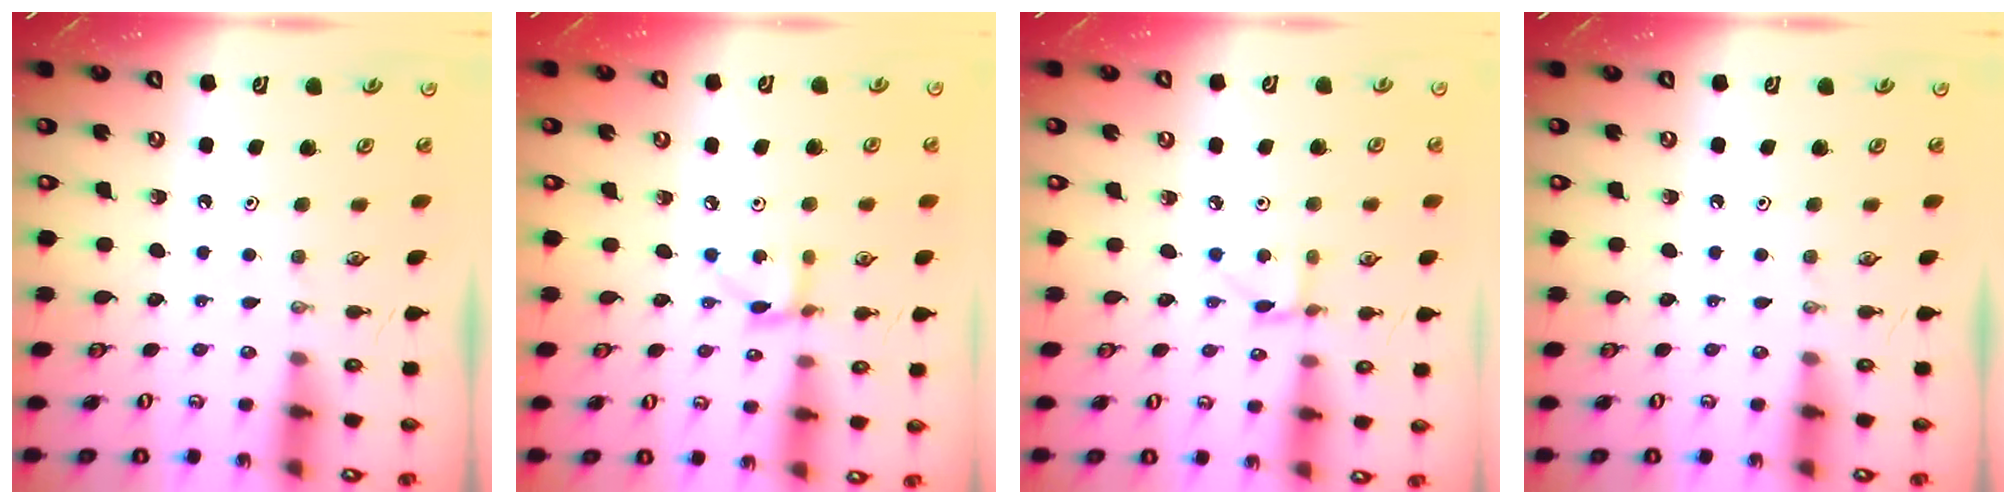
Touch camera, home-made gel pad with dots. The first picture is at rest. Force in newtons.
{"total": 4.9, "press": 4.8, "slide": 0.2}
{"total": 2.8, "press": 2.8, "slide": 0.1}
{"total": 0.0}